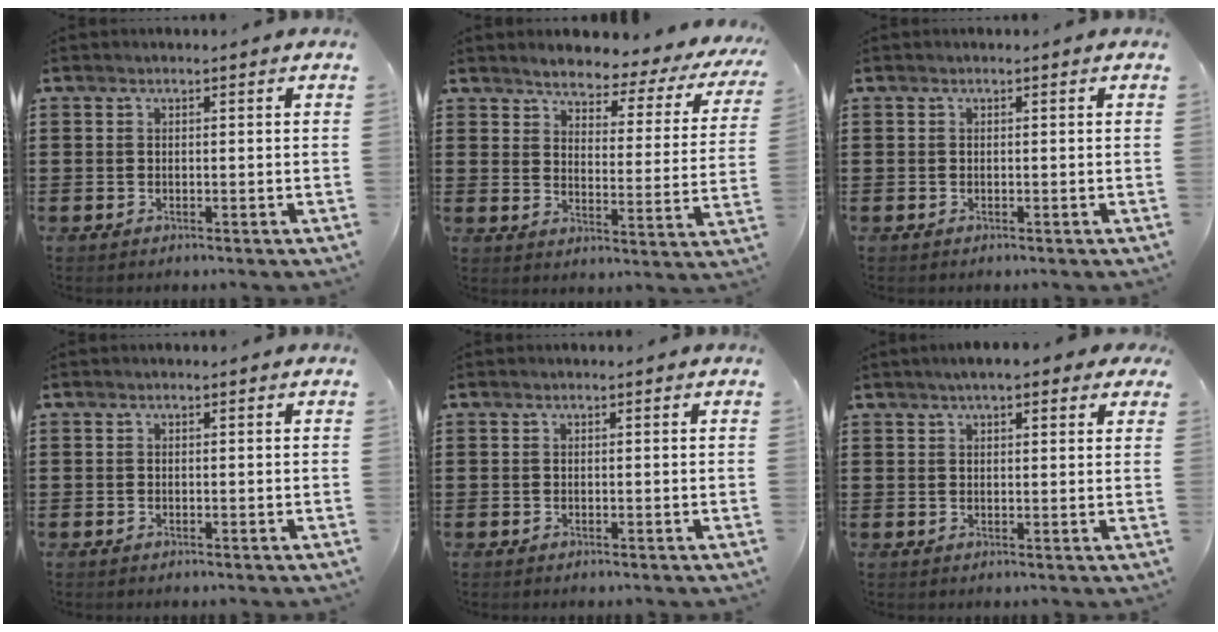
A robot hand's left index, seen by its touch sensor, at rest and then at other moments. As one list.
[{"total": 3.6, "force": [3.3, 0.9, 1.2], "torque": [-0.038, -0.027, 0.047]}, {"total": 0.0}, {"total": 0.0}, {"total": 0.0}, {"total": 3.5, "force": [2.5, 0.8, 2.3], "torque": [-0.052, 0.005, 0.043]}]